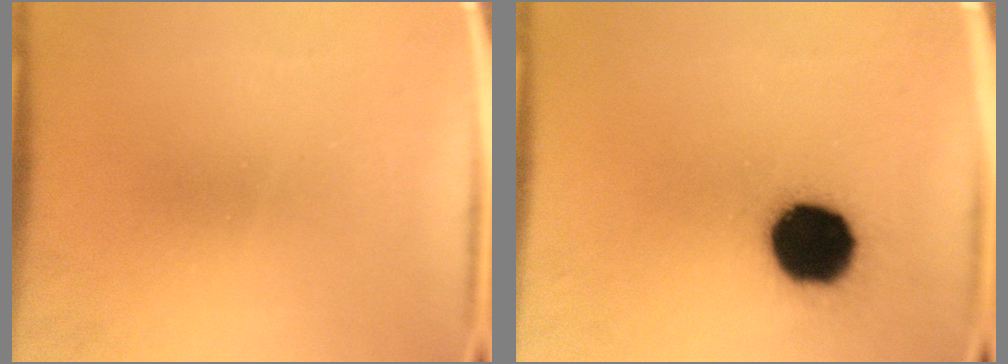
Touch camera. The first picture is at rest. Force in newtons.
{"total": 15.8}